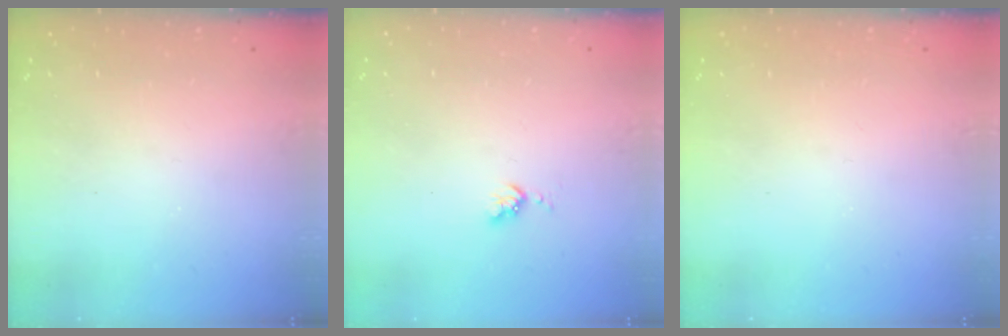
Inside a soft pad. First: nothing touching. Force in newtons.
{"total": 3.5, "press": 3.5, "slide": 0.4}
{"total": 0.0}